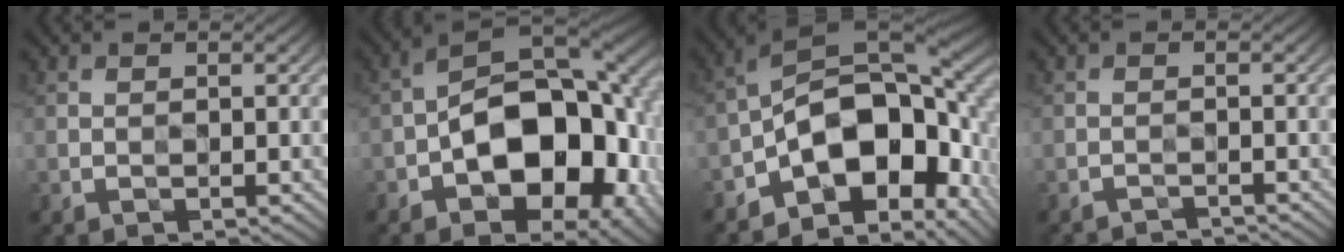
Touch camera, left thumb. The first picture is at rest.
{"total": 15.3, "force": [-3.3, 9.0, 11.9], "torque": [-0.166, -0.004, -0.067]}
{"total": 15.9, "force": [-4.9, 8.8, 12.3], "torque": [-0.185, -0.005, -0.081]}
{"total": 2.8, "force": [-2.8, -0.5, -0.1], "torque": [-0.003, 0.003, -0.045]}